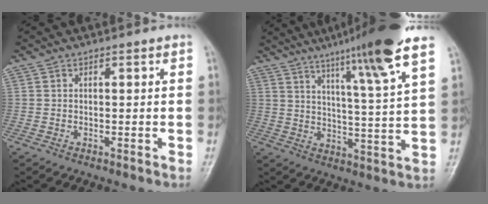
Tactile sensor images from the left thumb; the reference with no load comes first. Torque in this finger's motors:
{"motor_torque": [2.63, 0.76, 1.39, -1.37, 0.38]}